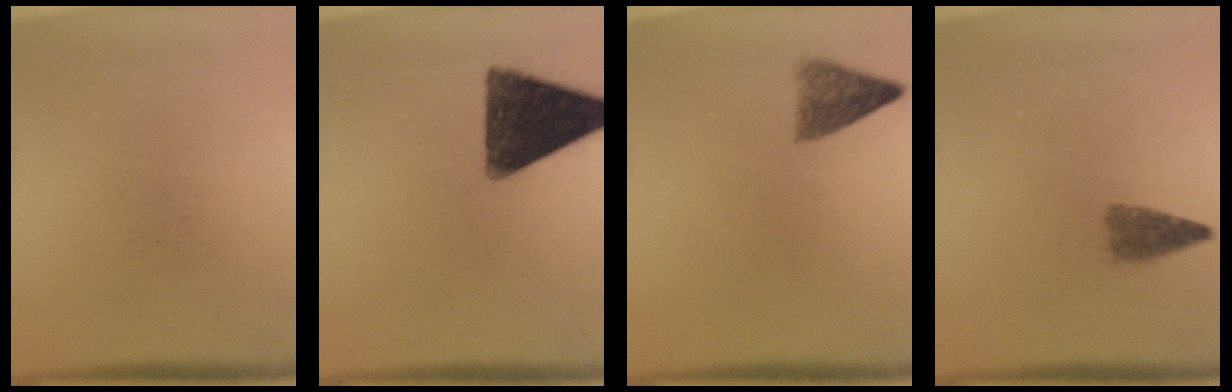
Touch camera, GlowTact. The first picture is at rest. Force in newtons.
{"total": 14.0}
{"total": 3.5}
{"total": 2.8}